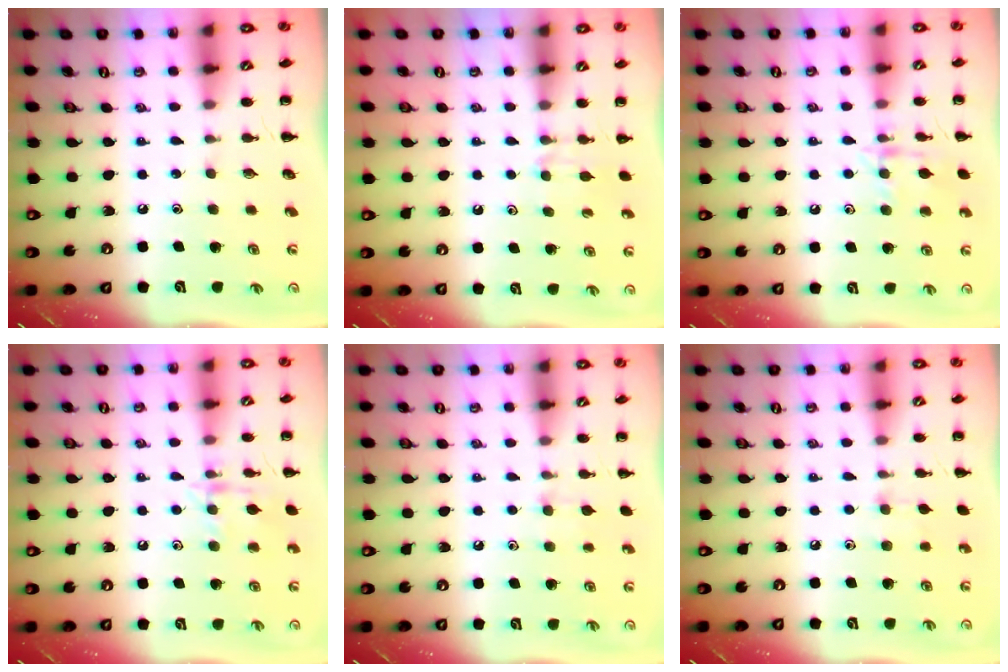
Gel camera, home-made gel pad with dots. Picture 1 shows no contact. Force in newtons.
{"total": 4.8, "press": 4.6, "slide": 1.6}
{"total": 10.7, "press": 10.7, "slide": 0.7}
{"total": 10.7, "press": 10.7, "slide": 0.7}
{"total": 6.6, "press": 6.3, "slide": 1.9}
{"total": 5.9, "press": 5.5, "slide": 2.0}